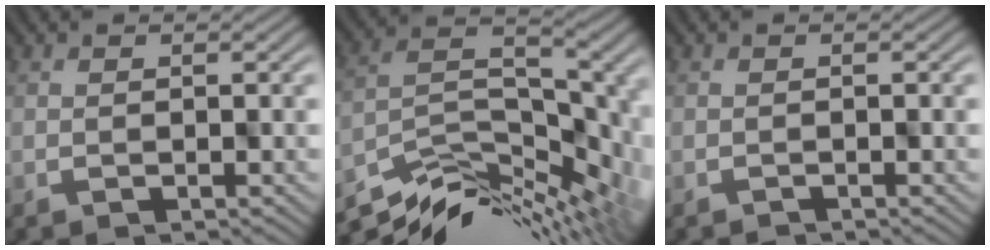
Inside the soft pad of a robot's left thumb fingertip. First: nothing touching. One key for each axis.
{"total": 9.3, "fx": -4.7, "fy": 4.0, "fz": 7.0, "tx": -0.126, "ty": -0.009, "tz": -0.079}
{"total": 0.8, "fx": -0.8, "fy": -0.1, "fz": -0.1, "tx": 0.002, "ty": 0.000, "tz": -0.013}